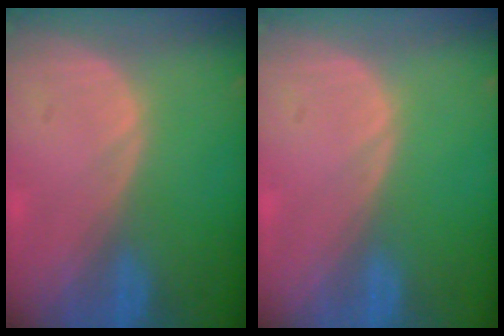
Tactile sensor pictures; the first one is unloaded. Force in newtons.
{"total": 0.0}